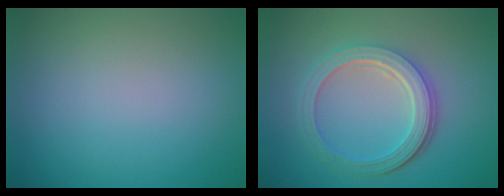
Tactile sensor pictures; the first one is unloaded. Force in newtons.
{"total": 5.4, "press": 3.9, "slide": 3.7}